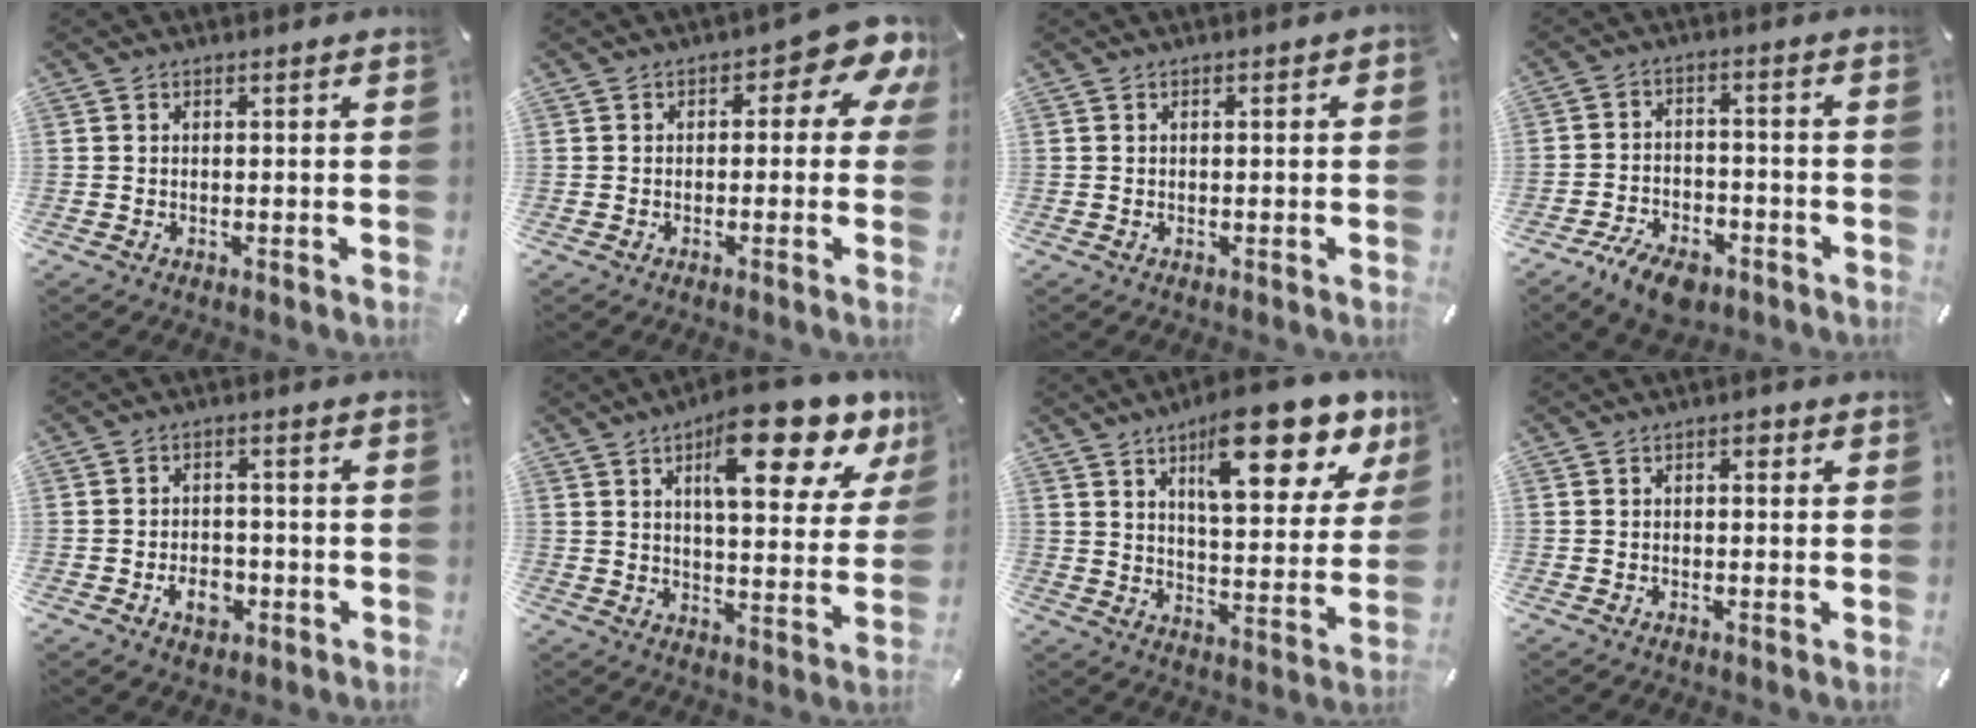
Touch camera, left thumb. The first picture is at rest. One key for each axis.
{"total": 7.9, "fx": 3.2, "fy": 3.4, "fz": 6.3, "tx": -0.078, "ty": -0.024, "tz": 0.048}
{"total": 0.6, "fx": -0.1, "fy": 0.3, "fz": 0.5, "tx": -0.009, "ty": 0.003, "tz": -0.002}
{"total": 7.1, "fx": -5.1, "fy": 3.6, "fz": 3.3, "tx": -0.057, "ty": 0.028, "tz": -0.092}
{"total": 5.7, "fx": -2.1, "fy": 4.1, "fz": 3.4, "tx": -0.052, "ty": 0.008, "tz": -0.035}
{"total": 17.6, "fx": 10.1, "fy": 6.3, "fz": 12.9, "tx": -0.173, "ty": -0.058, "tz": 0.159}
{"total": 19.4, "fx": 11.9, "fy": 7.2, "fz": 13.5, "tx": -0.182, "ty": -0.073, "tz": 0.190}
{"total": 1.7, "fx": 0.3, "fy": 1.2, "fz": 1.3, "tx": -0.018, "ty": 0.005, "tz": 0.000}